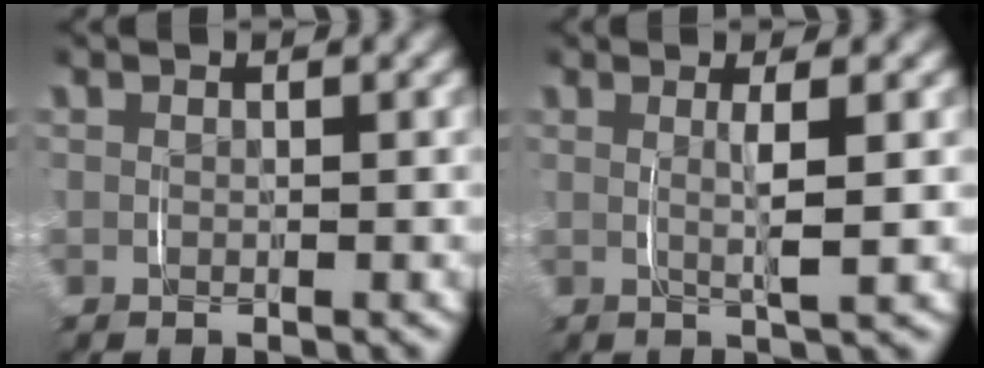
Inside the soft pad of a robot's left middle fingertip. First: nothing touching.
{"total": 2.7, "force": [0.7, -0.1, 2.6], "torque": [-0.046, -0.004, 0.013]}